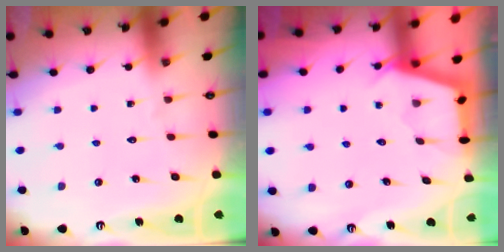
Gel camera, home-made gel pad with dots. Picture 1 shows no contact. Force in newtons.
{"total": 2.9, "press": 2.9, "slide": 0.3}